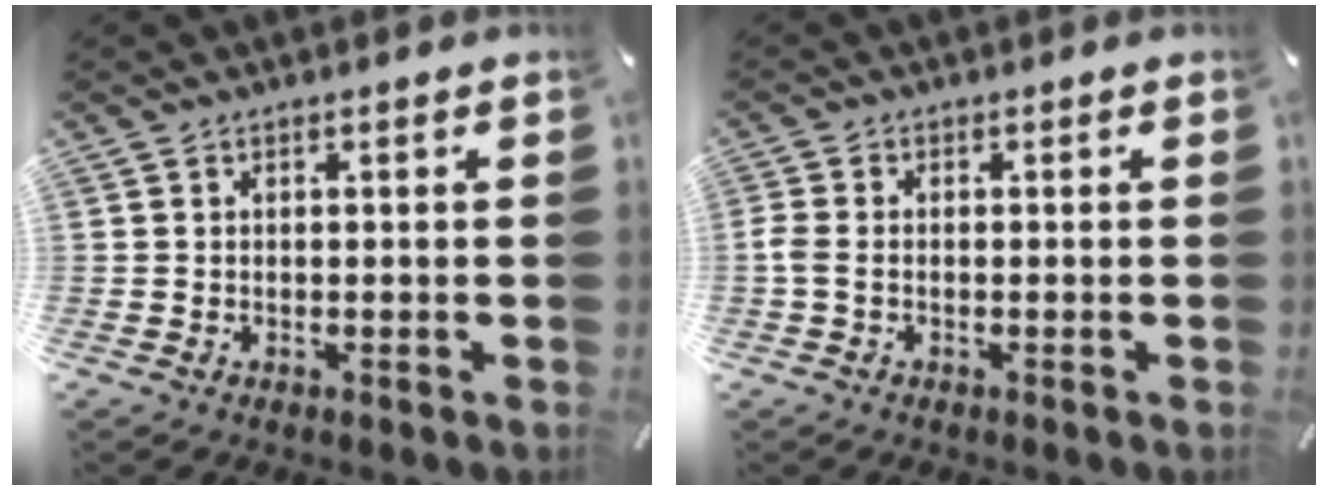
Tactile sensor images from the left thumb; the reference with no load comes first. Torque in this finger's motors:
{"motor_torque": [-0.07, 0.36, 0.20, 0.04, -0.04]}